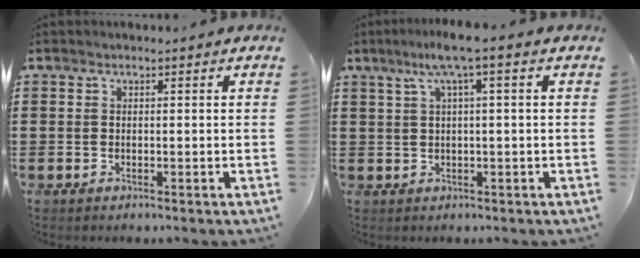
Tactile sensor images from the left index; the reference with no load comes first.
{"total": 5.3, "force": [1.9, -0.2, 4.9], "torque": [-0.096, 0.002, 0.030]}